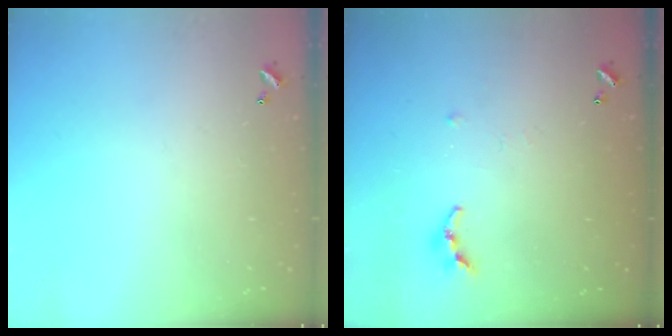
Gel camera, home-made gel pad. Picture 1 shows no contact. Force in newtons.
{"total": 6.8, "press": 6.7, "slide": 0.5}